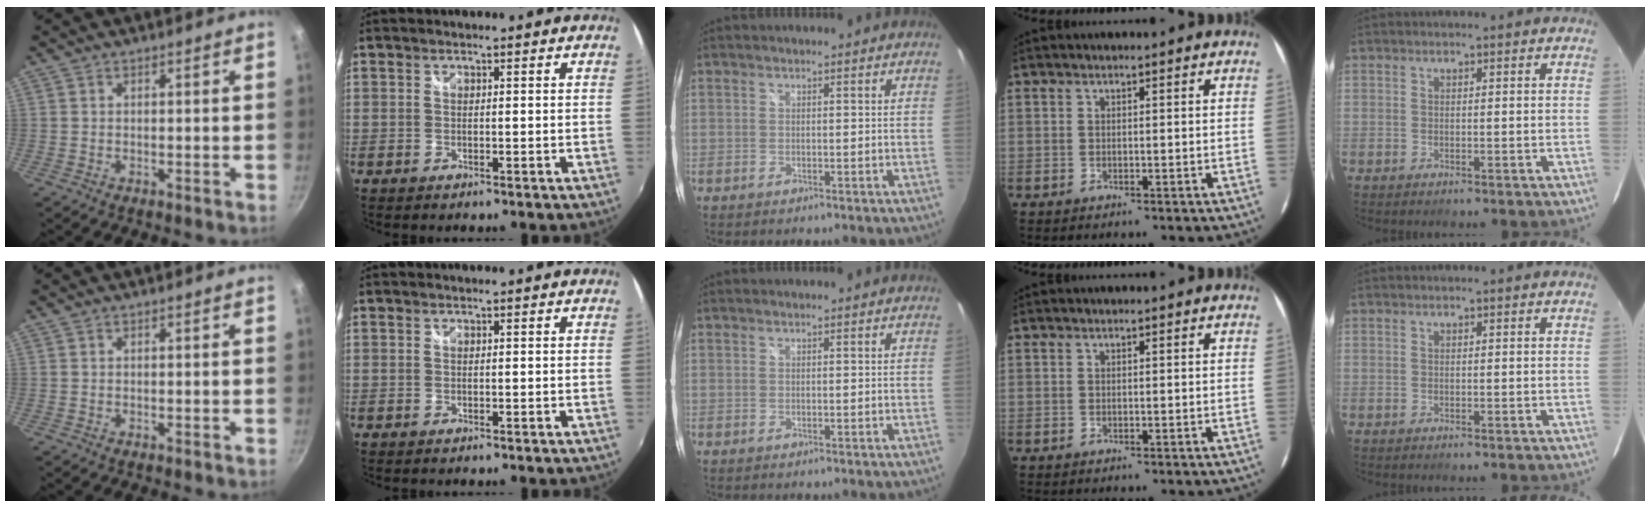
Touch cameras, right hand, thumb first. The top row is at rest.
{}